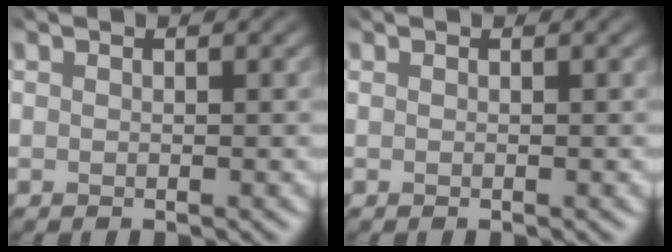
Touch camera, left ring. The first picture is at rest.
{"total": 0.0}